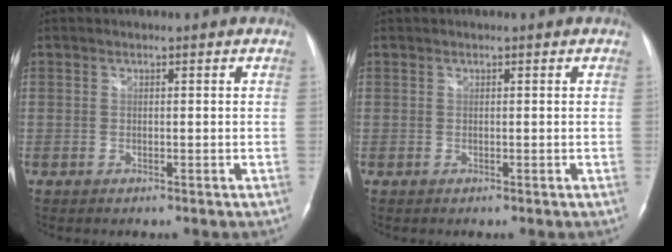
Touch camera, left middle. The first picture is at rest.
{"total": 0.0}